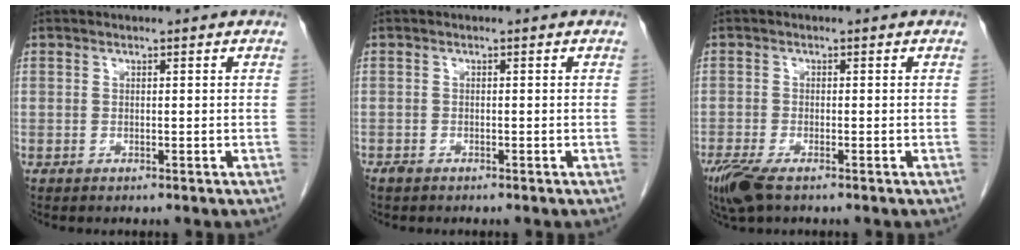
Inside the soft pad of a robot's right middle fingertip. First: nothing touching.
{"total": 0.7, "force": [-0.6, 0.4, 0.2], "torque": [-0.010, -0.001, -0.011]}
{"total": 4.9, "force": [-3.2, 1.3, 3.4], "torque": [-0.074, -0.015, -0.059]}